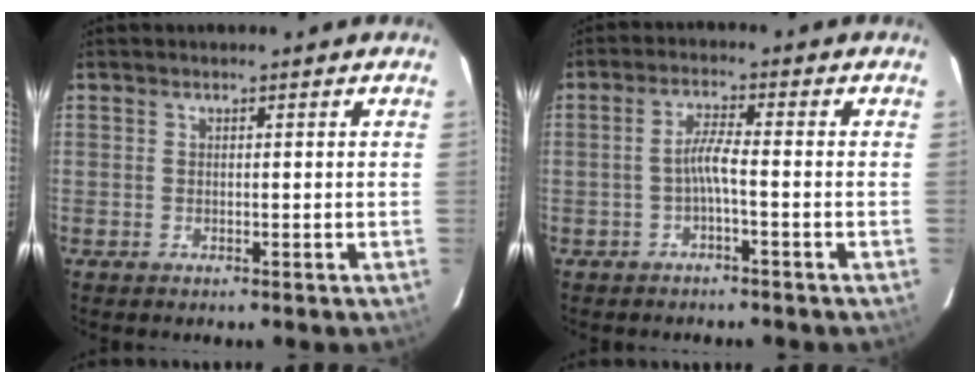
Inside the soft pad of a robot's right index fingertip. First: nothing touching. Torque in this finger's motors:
{"motor_torque": [0.78, -0.23, 0.44, 0.11]}